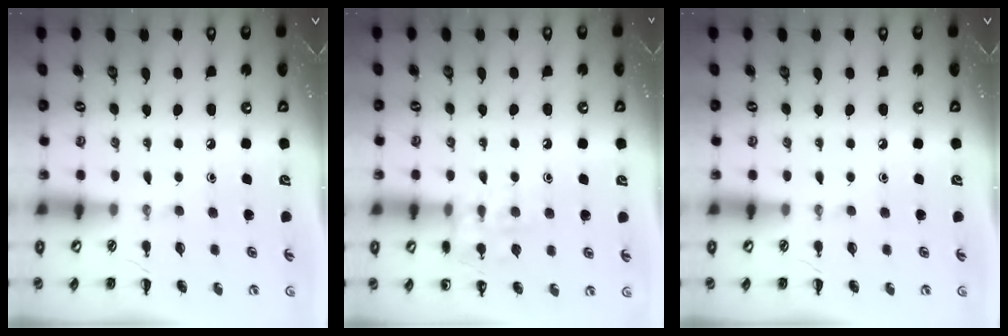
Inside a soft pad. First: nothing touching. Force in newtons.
{"total": 10.3, "press": 10.3, "slide": 0.9}
{"total": 0.0}